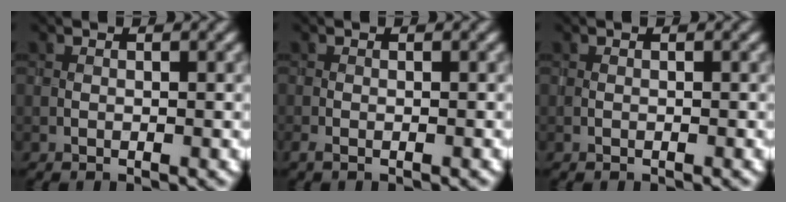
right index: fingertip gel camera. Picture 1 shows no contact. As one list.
[{"total": 0.9, "force": [-0.7, 0.3, 0.6], "torque": [-0.013, -0.004, -0.014]}, {"total": 0.0}]